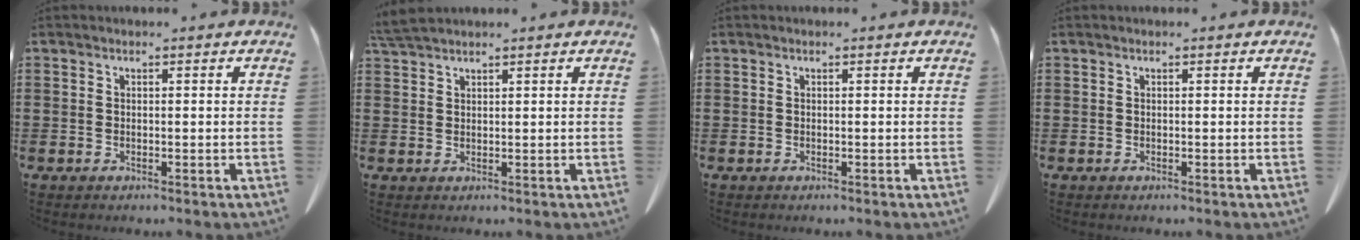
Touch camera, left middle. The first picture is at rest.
{"total": 2.8, "force": [2.5, 0.2, 1.2], "torque": [-0.039, -0.004, 0.048]}
{"total": 0.0}
{"total": 0.0}